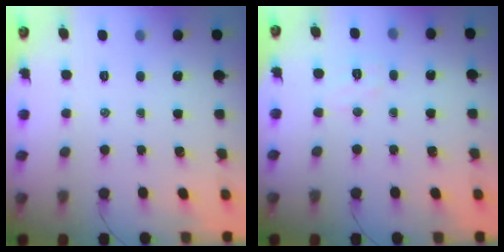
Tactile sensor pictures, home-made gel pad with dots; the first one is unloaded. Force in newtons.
{"total": 5.3, "press": 5.2, "slide": 1.1}